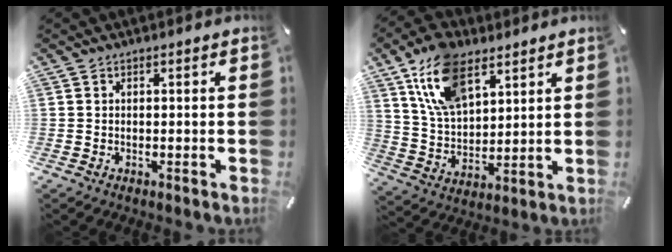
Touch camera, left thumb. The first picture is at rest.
{"total": 14.7, "force": [8.4, 8.2, 8.9], "torque": [-0.204, -0.023, 0.155]}